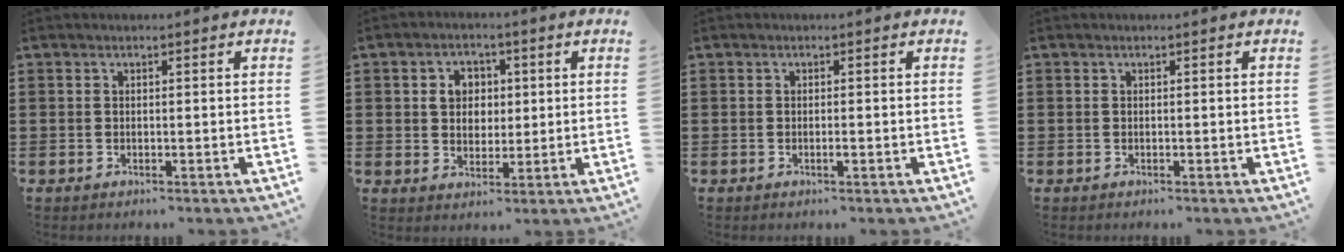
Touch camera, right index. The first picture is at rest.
{"total": 4.6, "force": [1.0, 3.8, 2.4], "torque": [-0.054, 0.013, 0.010]}
{"total": 0.9, "force": [-0.4, 0.0, 0.8], "torque": [-0.016, -0.007, -0.006]}
{"total": 0.0}